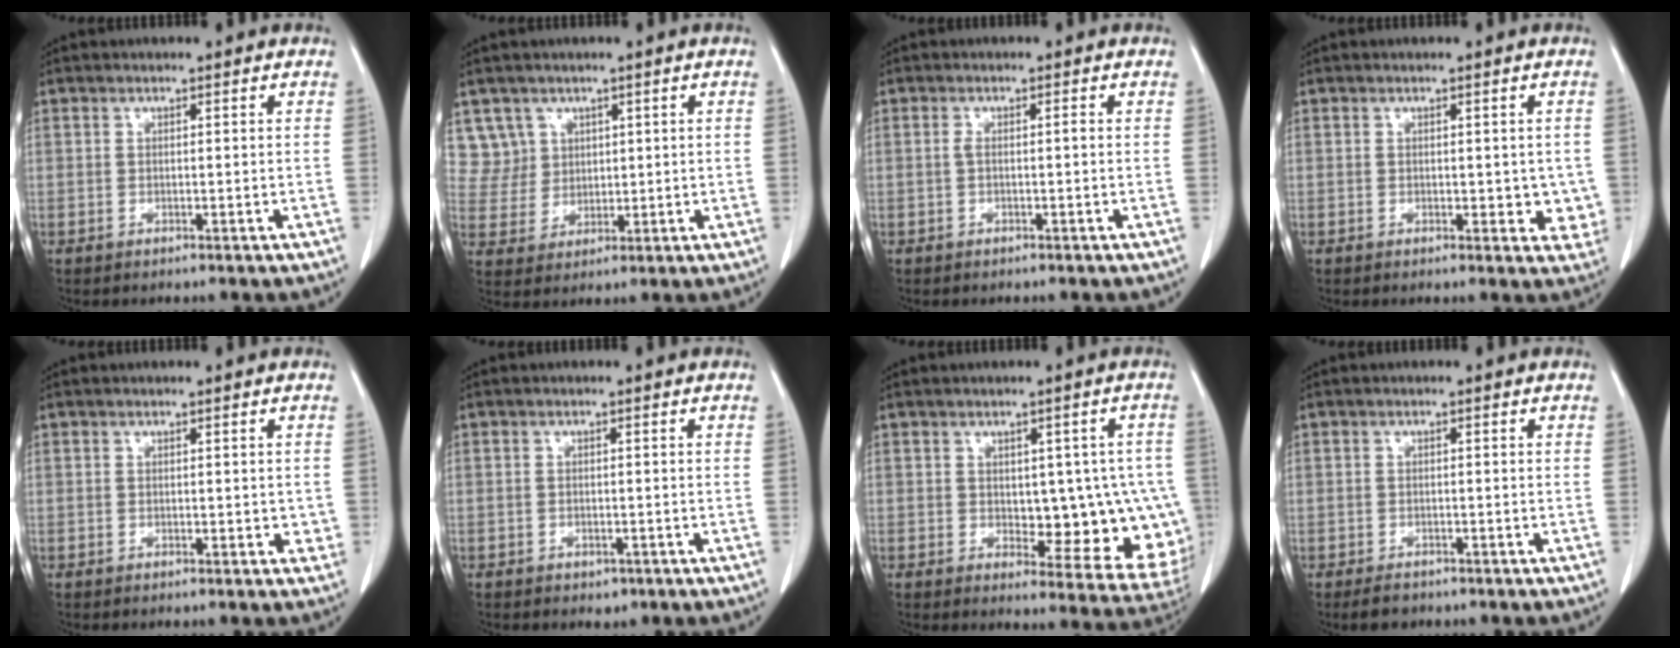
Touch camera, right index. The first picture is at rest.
{"total": 5.7, "force": [3.1, 4.8, -0.5], "torque": [0.017, 0.010, 0.070]}
{"total": 1.2, "force": [-0.2, 0.2, 1.1], "torque": [-0.021, 0.005, -0.001]}
{"total": 3.9, "force": [-0.2, 2.4, 3.0], "torque": [-0.017, -0.001, 0.001]}
{"total": 1.4, "force": [-0.1, 0.9, 1.1], "torque": [-0.008, 0.002, 0.001]}
{"total": 1.7, "force": [-1.0, 1.2, 0.7], "torque": [-0.007, 0.002, -0.003]}
{"total": 12.7, "force": [-0.9, 6.0, 11.2], "torque": [-0.100, 0.010, 0.008]}
{"total": 2.3, "force": [-1.8, 1.3, 0.8], "torque": [-0.019, -0.001, -0.022]}